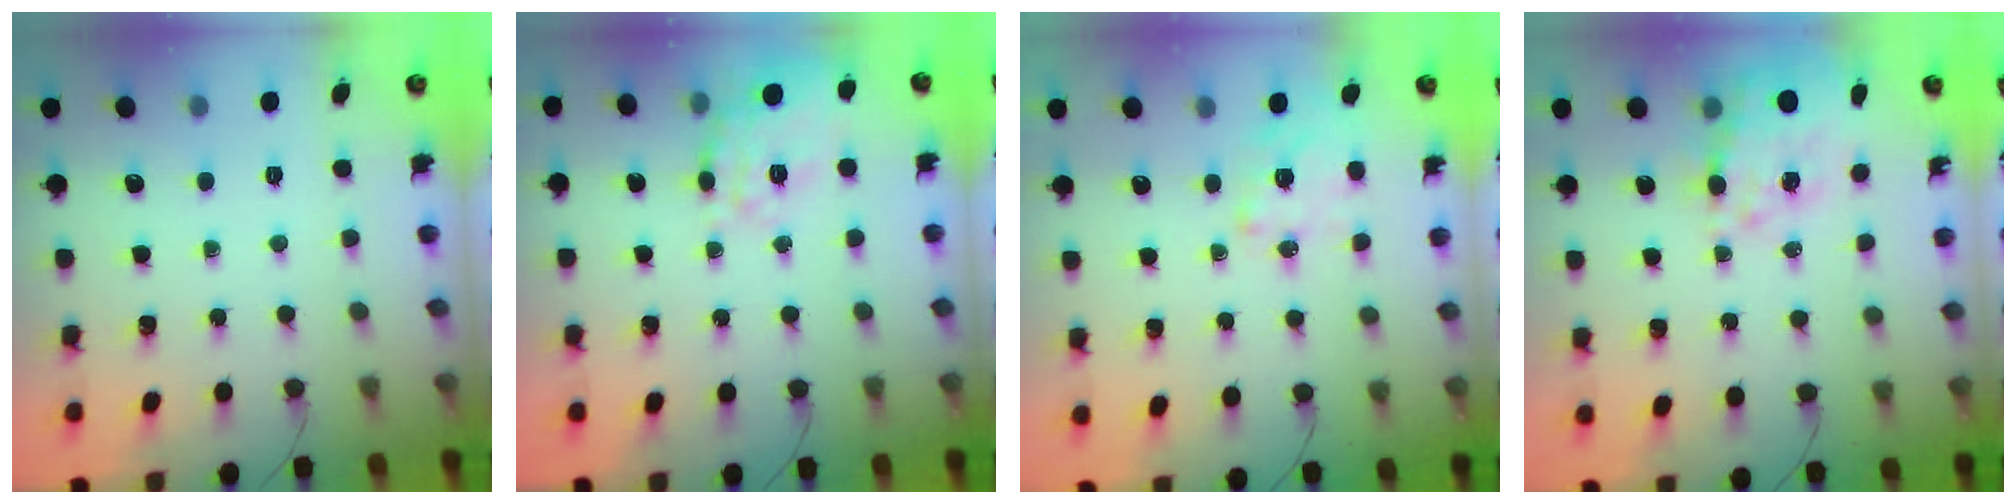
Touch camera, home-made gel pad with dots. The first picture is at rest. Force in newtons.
{"total": 17.9, "press": 17.8, "slide": 0.5}
{"total": 2.3, "press": 2.3, "slide": 0.4}
{"total": 15.9, "press": 15.5, "slide": 3.8}